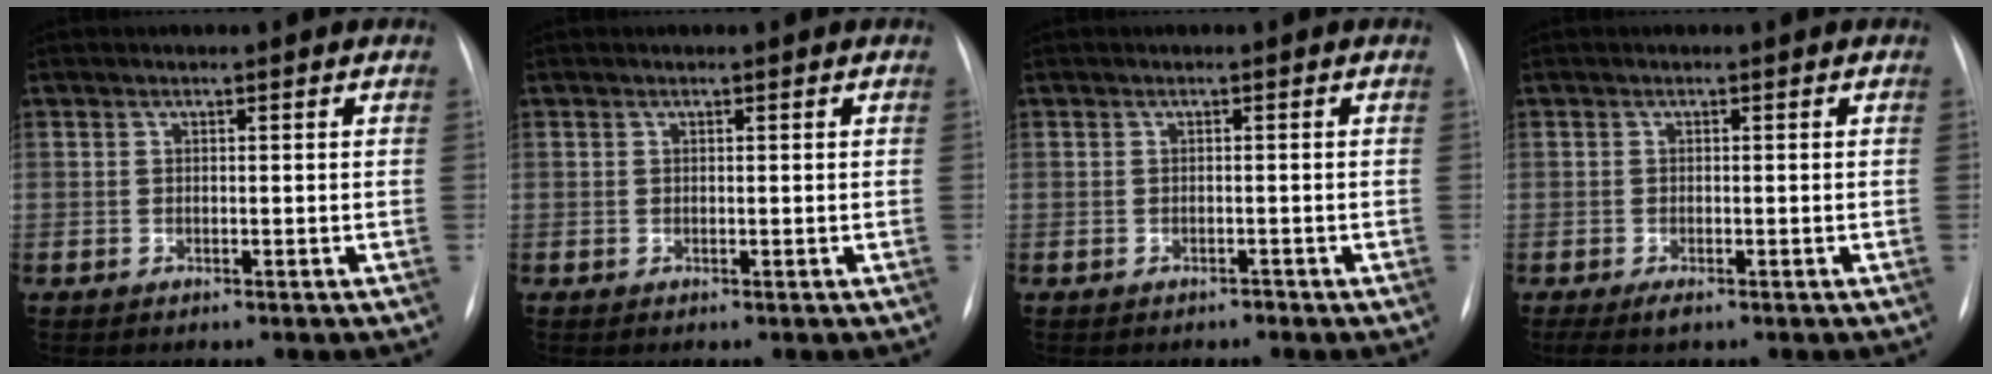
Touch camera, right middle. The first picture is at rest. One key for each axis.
{"total": 0.0}
{"total": 0.7, "fx": -0.6, "fy": 0.2, "fz": 0.0, "tx": -0.003, "ty": -0.001, "tz": -0.014}
{"total": 2.0, "fx": -1.4, "fy": 0.5, "fz": 1.4, "tx": -0.030, "ty": -0.006, "tz": -0.022}